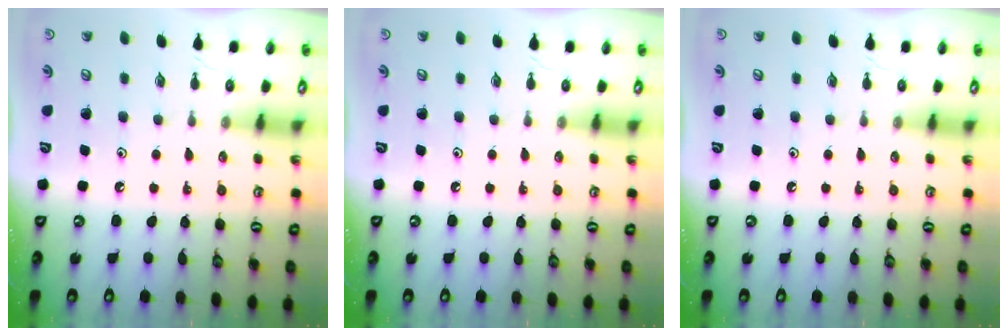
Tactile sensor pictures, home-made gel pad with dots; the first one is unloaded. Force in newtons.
{"total": 0.0}
{"total": 0.0}